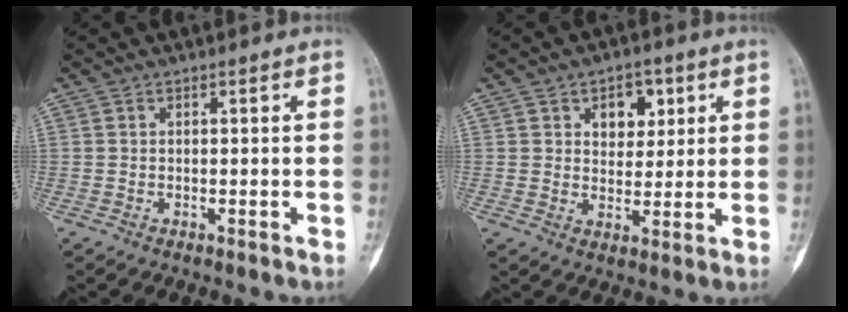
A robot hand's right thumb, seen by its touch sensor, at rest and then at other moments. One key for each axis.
{"total": 6.7, "fx": 2.7, "fy": 4.7, "fz": 4.0, "tx": -0.019, "ty": -0.010, "tz": 0.037}